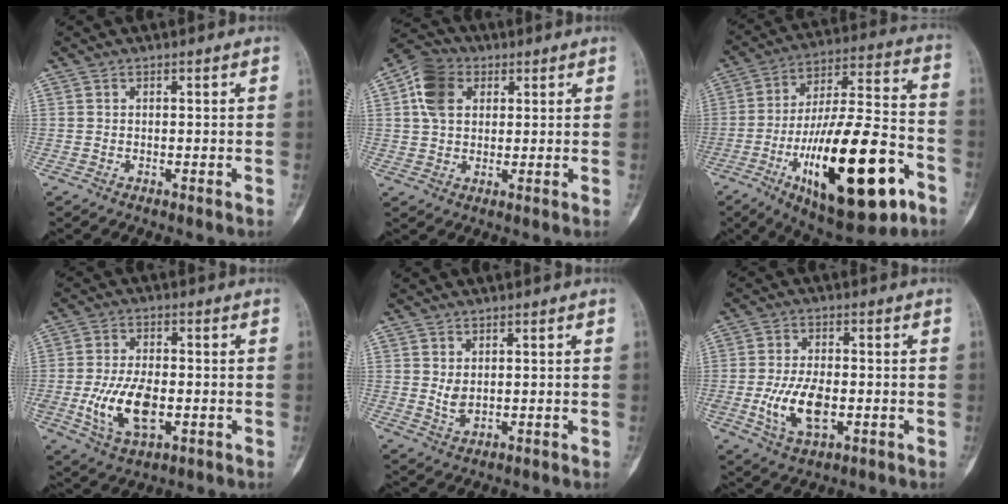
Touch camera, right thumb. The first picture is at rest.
{"total": 8.8, "force": [2.6, 6.5, 5.2], "torque": [-0.090, 0.009, 0.042]}
{"total": 28.6, "force": [-11.4, 10.0, 24.3], "torque": [-0.404, 0.048, -0.170]}
{"total": 11.6, "force": [-2.3, 6.1, 9.5], "torque": [-0.178, -0.001, -0.033]}
{"total": 2.7, "force": [0.7, 1.6, 2.1], "torque": [-0.029, -0.010, 0.019]}
{"total": 10.0, "force": [-2.0, 5.3, 8.3], "torque": [-0.154, -0.001, -0.030]}